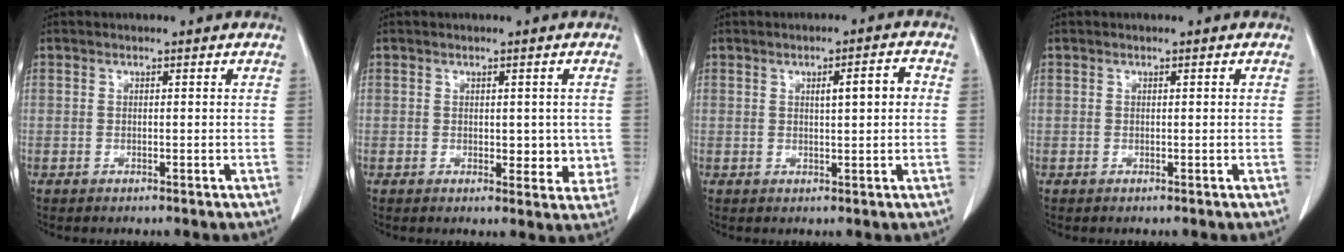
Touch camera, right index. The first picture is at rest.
{"total": 4.2, "force": [0.1, 2.6, 3.4], "torque": [-0.023, -0.005, 0.006]}
{"total": 4.0, "force": [0.8, 0.7, 3.9], "torque": [-0.059, 0.008, 0.012]}
{"total": 0.0}